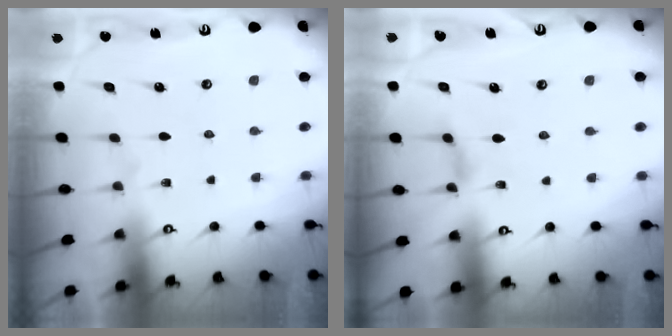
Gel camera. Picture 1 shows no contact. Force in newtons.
{"total": 2.3, "press": 2.2, "slide": 0.5}